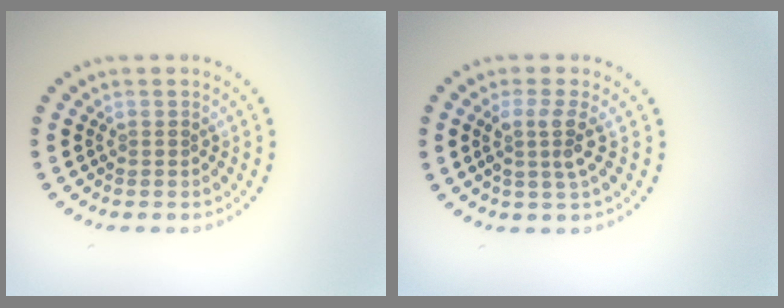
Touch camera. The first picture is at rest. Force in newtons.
{"total": 2.6, "press": 2.0, "slide": 1.7}